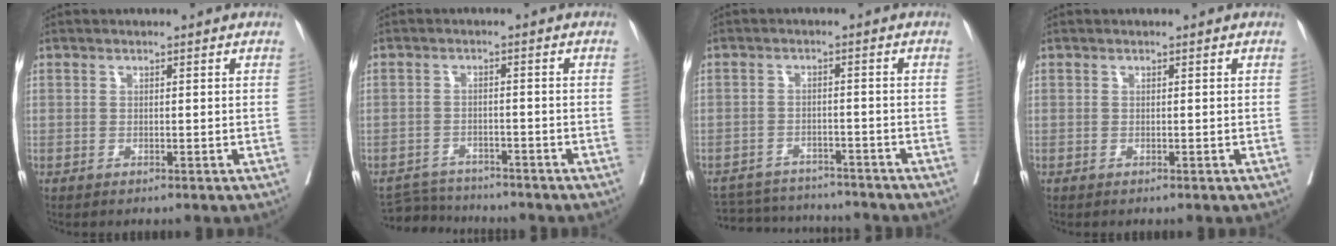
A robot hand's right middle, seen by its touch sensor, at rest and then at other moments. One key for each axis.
{"total": 5.4, "fx": -5.3, "fy": 0.6, "fz": -0.3, "tx": 0.004, "ty": -0.004, "tz": -0.092}
{"total": 11.3, "fx": -10.8, "fy": 2.5, "fz": 2.2, "tx": -0.043, "ty": 0.009, "tz": -0.151}
{"total": 0.0}